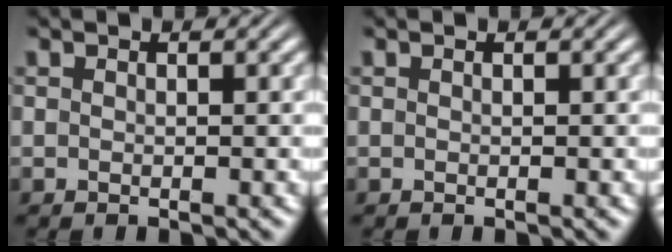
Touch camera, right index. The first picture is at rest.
{"total": 0.0}